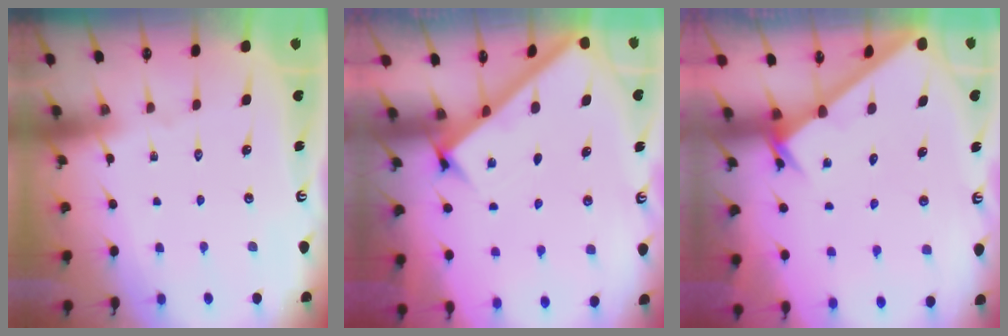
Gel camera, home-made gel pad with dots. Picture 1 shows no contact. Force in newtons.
{"total": 2.7, "press": 2.7, "slide": 0.4}
{"total": 2.6, "press": 2.6, "slide": 0.1}